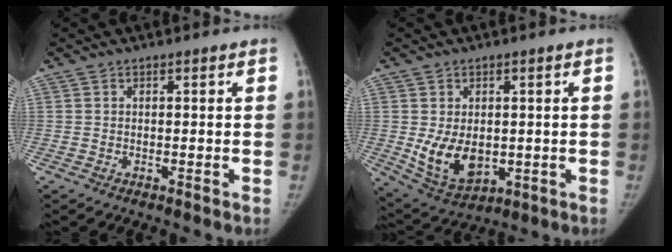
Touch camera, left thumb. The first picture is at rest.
{"total": 9.8, "force": [-0.7, 6.8, 7.0], "torque": [-0.097, -0.015, 0.010]}